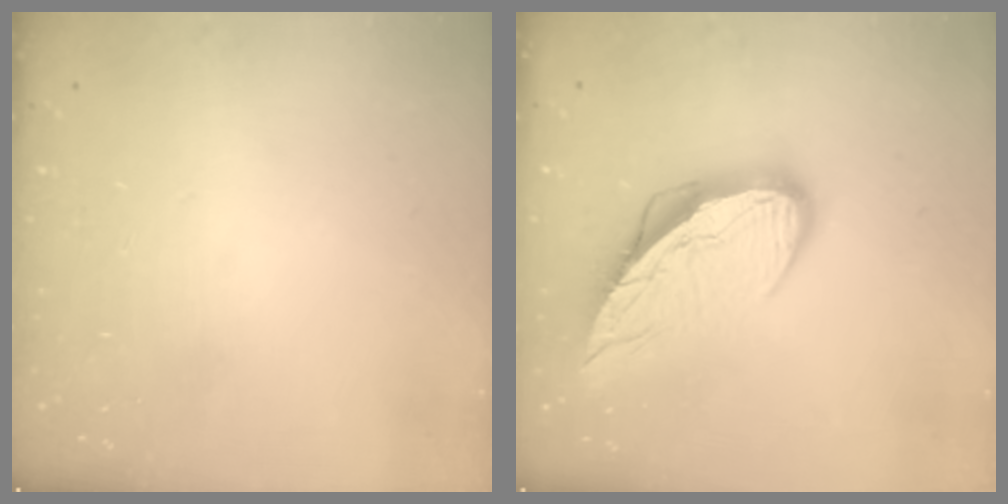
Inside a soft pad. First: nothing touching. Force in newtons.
{"total": 13.0, "press": 13.0, "slide": 1.2}